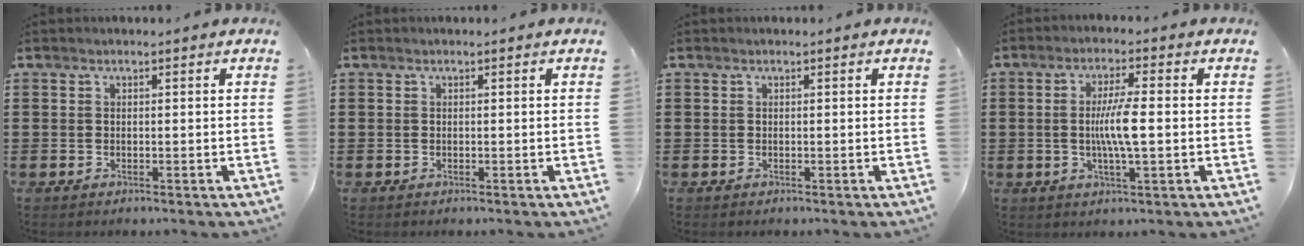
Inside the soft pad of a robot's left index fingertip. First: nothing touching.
{"total": 0.0}
{"total": 0.0}
{"total": 6.3, "force": [-0.3, 0.9, 6.2], "torque": [-0.118, -0.001, -0.012]}